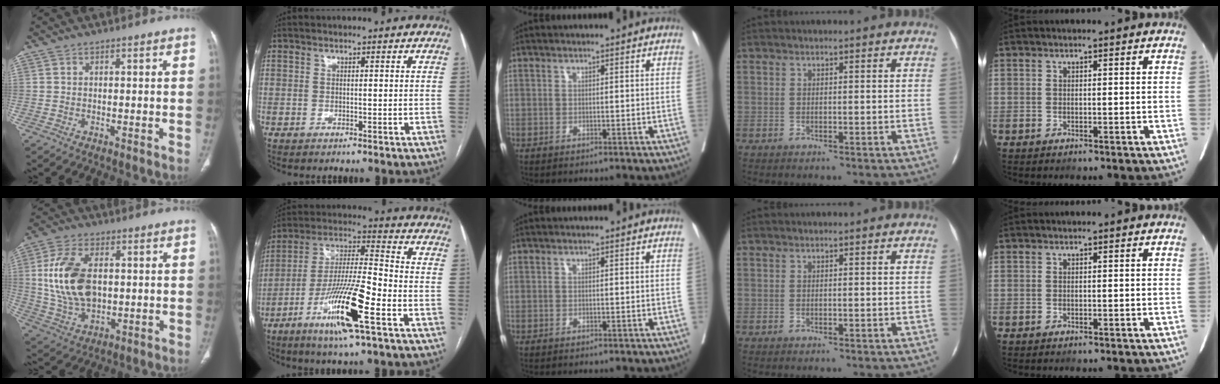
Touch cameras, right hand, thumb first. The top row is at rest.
{"thumb": {"total": 14.9, "force": [1.6, 9.1, 11.6], "torque": [-0.217, -0.003, 0.036]}, "index": {"total": 15.8, "force": [-7.2, 1.1, 14.0], "torque": [-0.272, -0.018, -0.131]}}